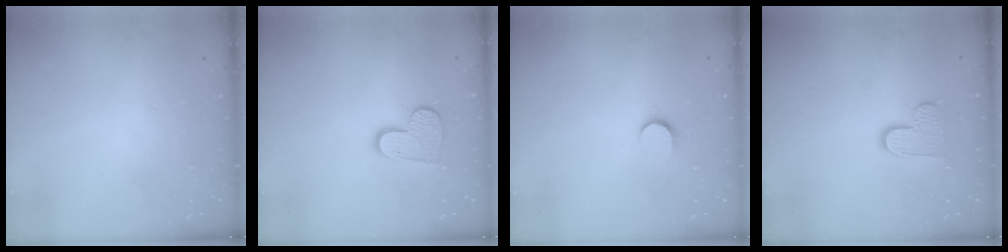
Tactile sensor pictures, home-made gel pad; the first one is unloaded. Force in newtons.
{"total": 10.0, "press": 10.0, "slide": 0.9}
{"total": 5.6, "press": 5.5, "slide": 0.6}
{"total": 8.2, "press": 8.1, "slide": 0.2}